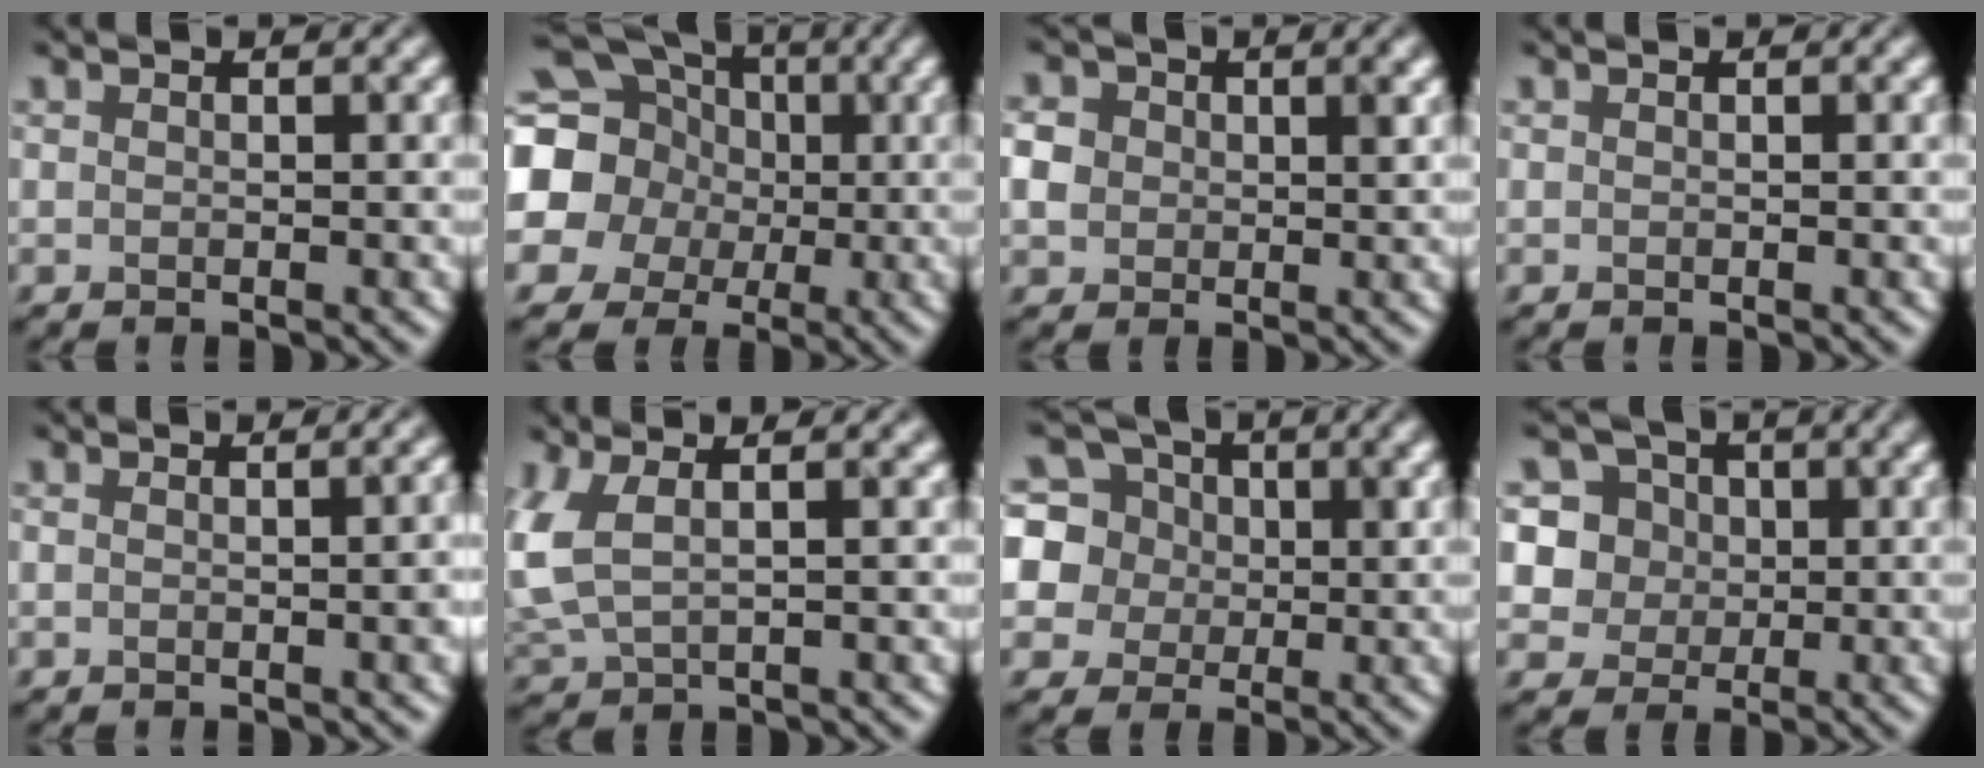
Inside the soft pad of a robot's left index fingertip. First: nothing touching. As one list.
[{"total": 18.1, "force": [0.8, 17.0, 6.1], "torque": [-0.172, 0.002, -0.021]}, {"total": 3.0, "force": [0.0, 2.6, 1.5], "torque": [-0.038, 0.006, 0.006]}, {"total": 0.0}, {"total": 5.9, "force": [-0.2, 2.9, 5.1], "torque": [-0.007, 0.038, -0.024]}, {"total": 4.6, "force": [0.6, 2.1, 4.0], "torque": [-0.117, 0.004, 0.025]}, {"total": 10.4, "force": [3.5, 8.8, 4.2], "torque": [-0.106, 0.041, 0.055]}, {"total": 6.2, "force": [1.5, 5.6, 2.2], "torque": [-0.036, 0.018, 0.019]}]